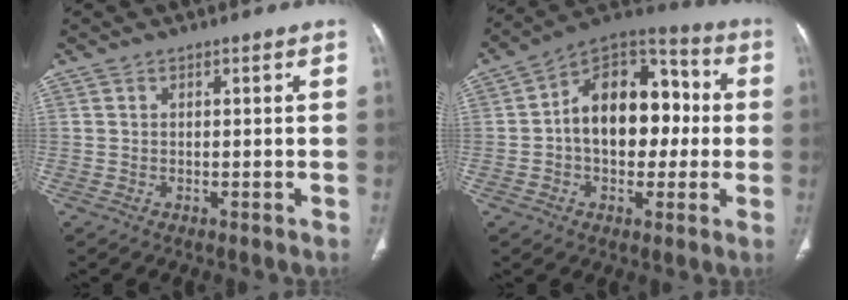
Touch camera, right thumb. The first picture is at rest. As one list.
[{"total": 17.5, "force": [0.1, 11.7, 13.0], "torque": [-0.151, 0.044, -0.008]}]